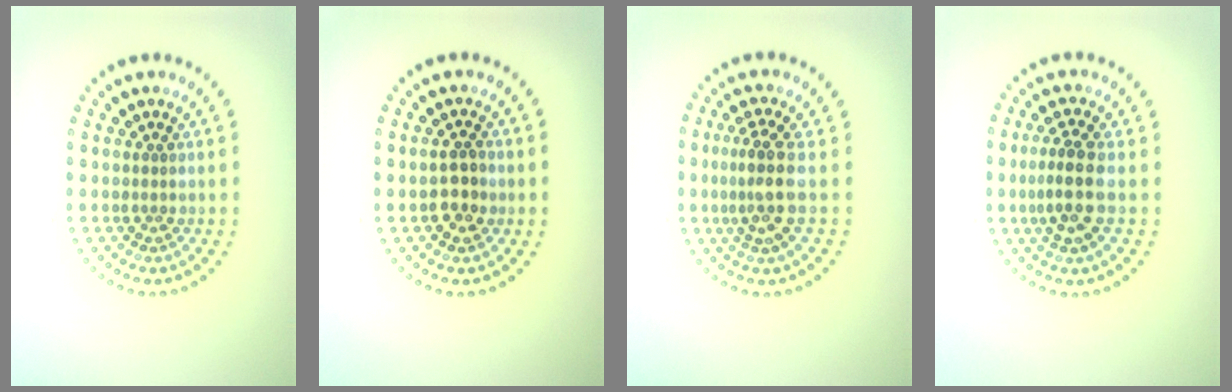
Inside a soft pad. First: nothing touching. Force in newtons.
{"total": 2.3, "press": 2.3, "slide": 0.3}
{"total": 3.2, "press": 2.5, "slide": 1.9}
{"total": 3.3, "press": 2.9, "slide": 1.5}